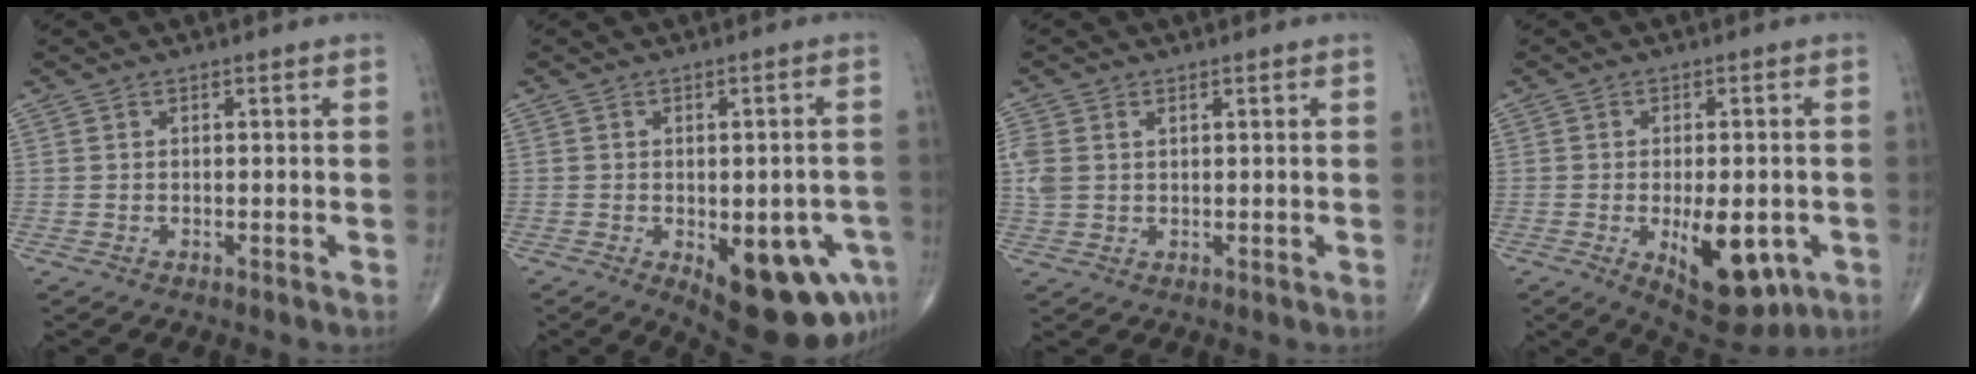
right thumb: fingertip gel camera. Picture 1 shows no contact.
{"total": 15.6, "force": [-6.1, 6.8, 12.7], "torque": [-0.116, 0.012, -0.061]}
{"total": 4.3, "force": [1.0, 3.0, 2.9], "torque": [-0.081, 0.007, 0.022]}
{"total": 12.7, "force": [-3.8, 6.0, 10.6], "torque": [-0.130, -0.005, -0.039]}